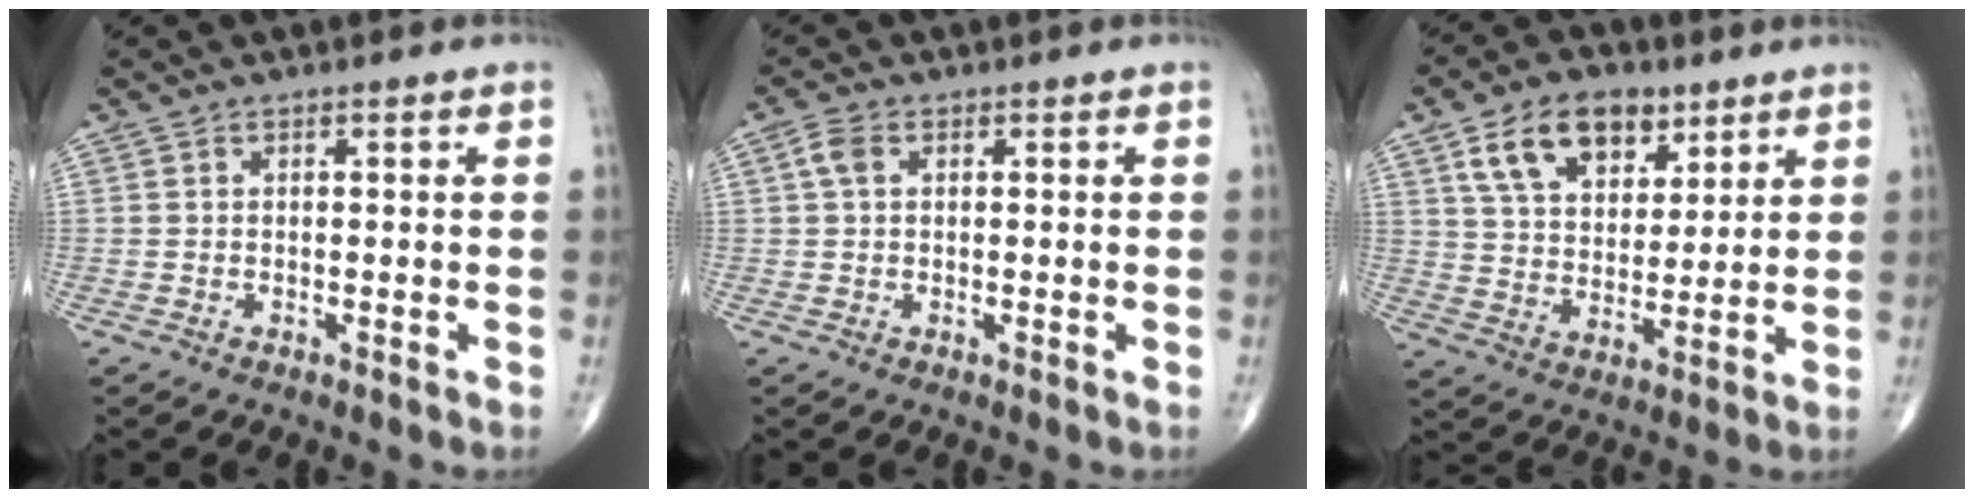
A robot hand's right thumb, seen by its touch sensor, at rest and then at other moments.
{"total": 2.6, "force": [0.7, 1.7, 1.9], "torque": [-0.042, 0.009, 0.012]}
{"total": 13.8, "force": [7.2, 8.5, 8.1], "torque": [-0.106, -0.025, 0.132]}